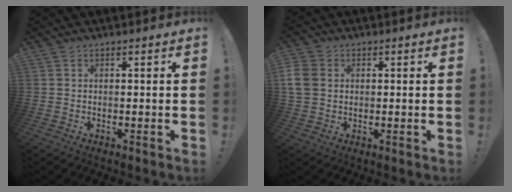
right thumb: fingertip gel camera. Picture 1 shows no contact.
{"total": 6.9, "force": [1.2, 5.7, 3.7], "torque": [-0.082, 0.007, 0.027]}